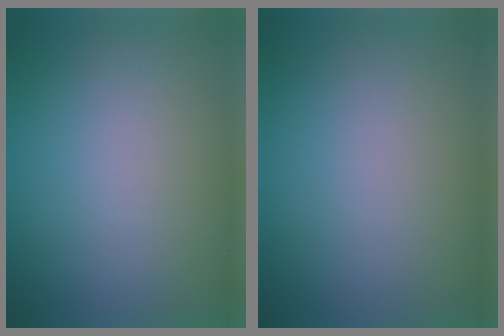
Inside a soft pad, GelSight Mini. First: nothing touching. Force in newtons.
{"total": 0.0}